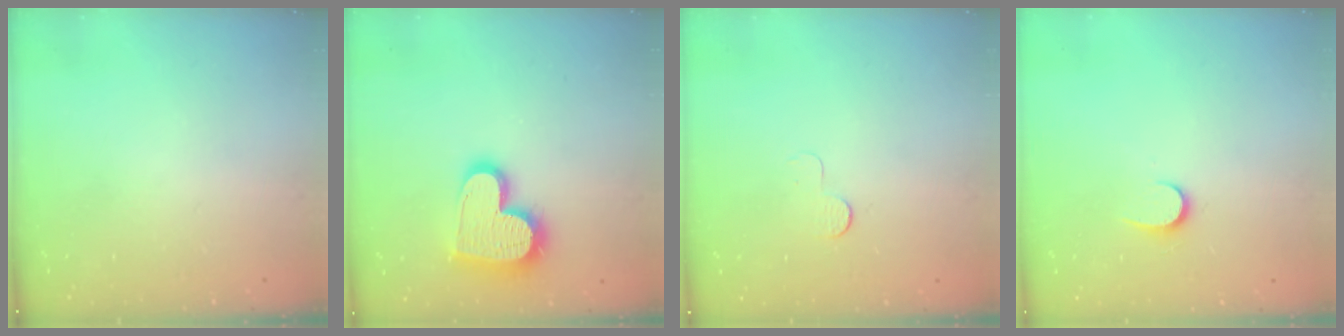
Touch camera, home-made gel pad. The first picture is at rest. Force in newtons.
{"total": 18.2, "press": 18.1, "slide": 1.3}
{"total": 3.2, "press": 3.1, "slide": 0.3}
{"total": 5.6, "press": 5.5, "slide": 0.6}